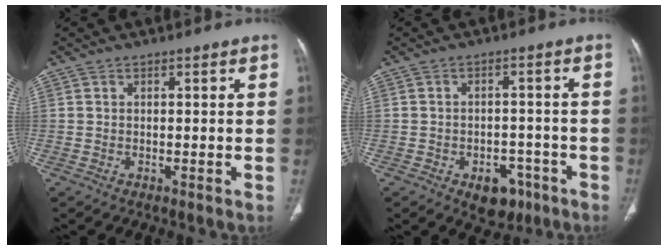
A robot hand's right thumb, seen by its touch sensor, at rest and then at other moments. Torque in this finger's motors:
{"motor_torque": [2.89, 0.45, 0.42, -0.31, 0.09]}